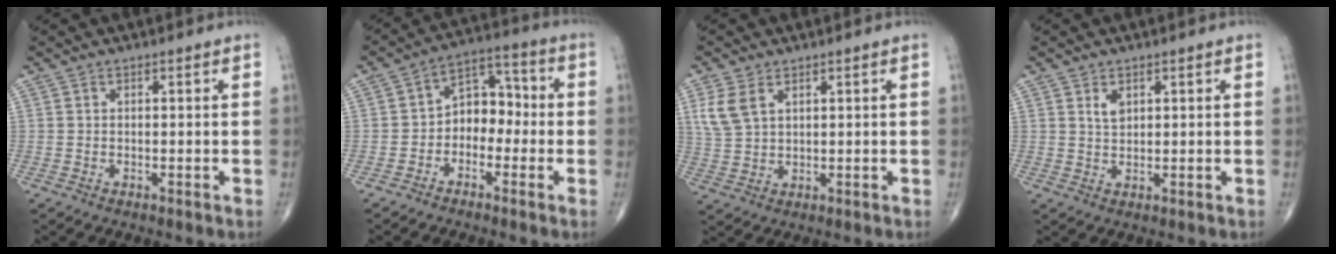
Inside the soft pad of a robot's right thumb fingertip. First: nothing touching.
{"total": 7.9, "force": [-1.8, 5.8, 5.1], "torque": [-0.046, 0.044, -0.048]}
{"total": 5.6, "force": [2.5, 3.3, 3.7], "torque": [-0.080, -0.002, 0.060]}
{"total": 2.3, "force": [1.1, 1.4, 1.5], "torque": [-0.021, -0.005, 0.024]}